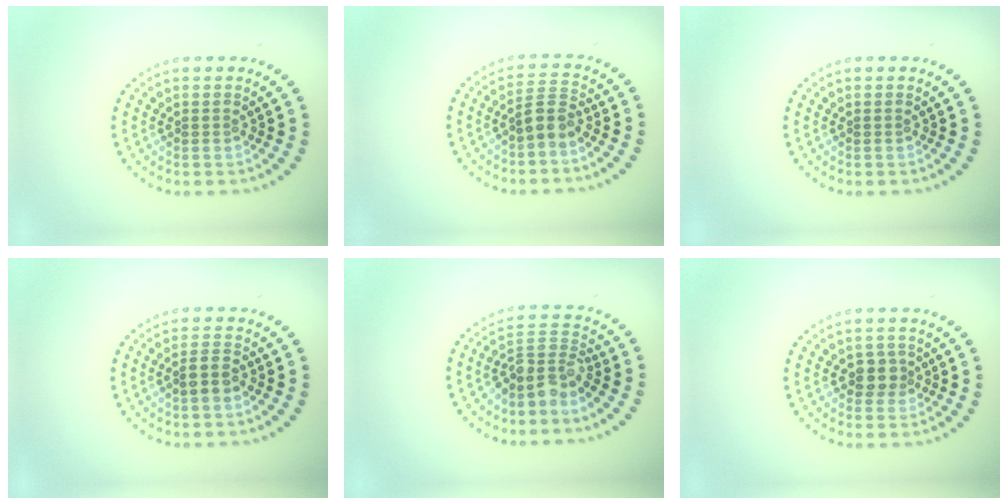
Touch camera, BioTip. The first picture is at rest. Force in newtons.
{"total": 2.4, "press": 2.0, "slide": 1.3}
{"total": 0.0}
{"total": 2.0, "press": 1.8, "slide": 0.8}
{"total": 3.7, "press": 2.8, "slide": 2.5}
{"total": 2.0, "press": 1.7, "slide": 0.9}